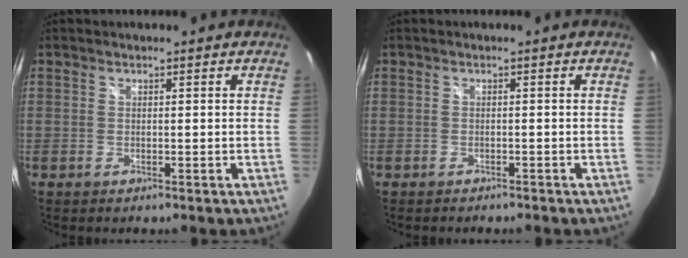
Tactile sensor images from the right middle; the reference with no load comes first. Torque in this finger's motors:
{"motor_torque": [-0.10, -0.10, 0.02, 0.00]}